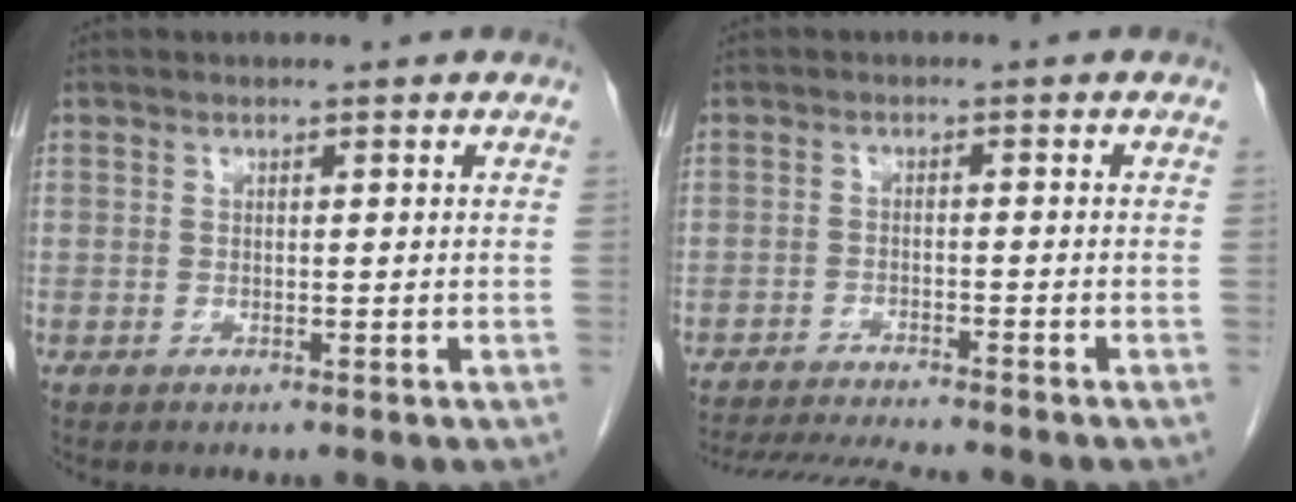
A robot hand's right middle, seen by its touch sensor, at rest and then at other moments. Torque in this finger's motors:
{"motor_torque": [1.08, -1.06, 0.05, 0.05]}